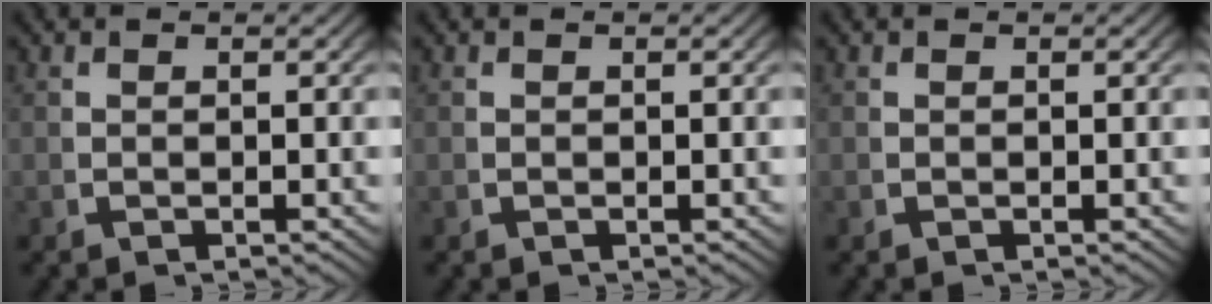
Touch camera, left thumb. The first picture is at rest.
{"total": 0.0}
{"total": 0.0}